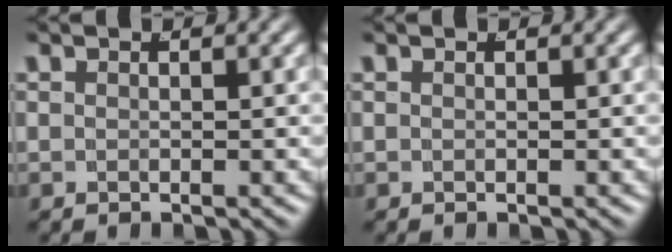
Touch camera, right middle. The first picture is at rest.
{"total": 0.0}